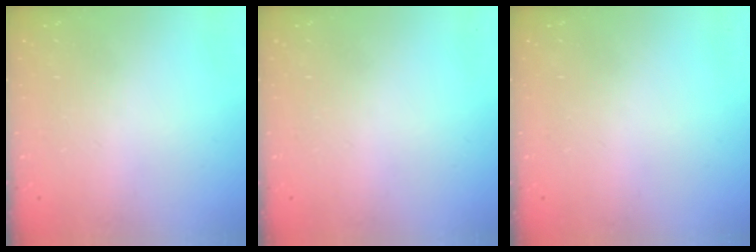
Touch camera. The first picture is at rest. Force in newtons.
{"total": 0.0}
{"total": 0.0}